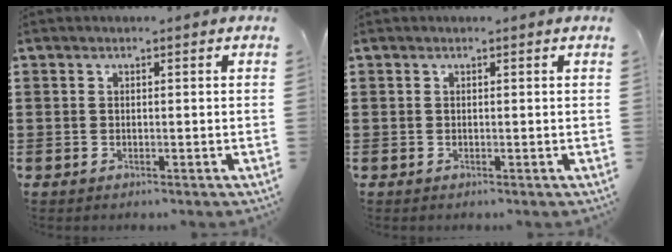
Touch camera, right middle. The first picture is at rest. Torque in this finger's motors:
{"motor_torque": [0.84, -0.98, 0.00, 0.02]}